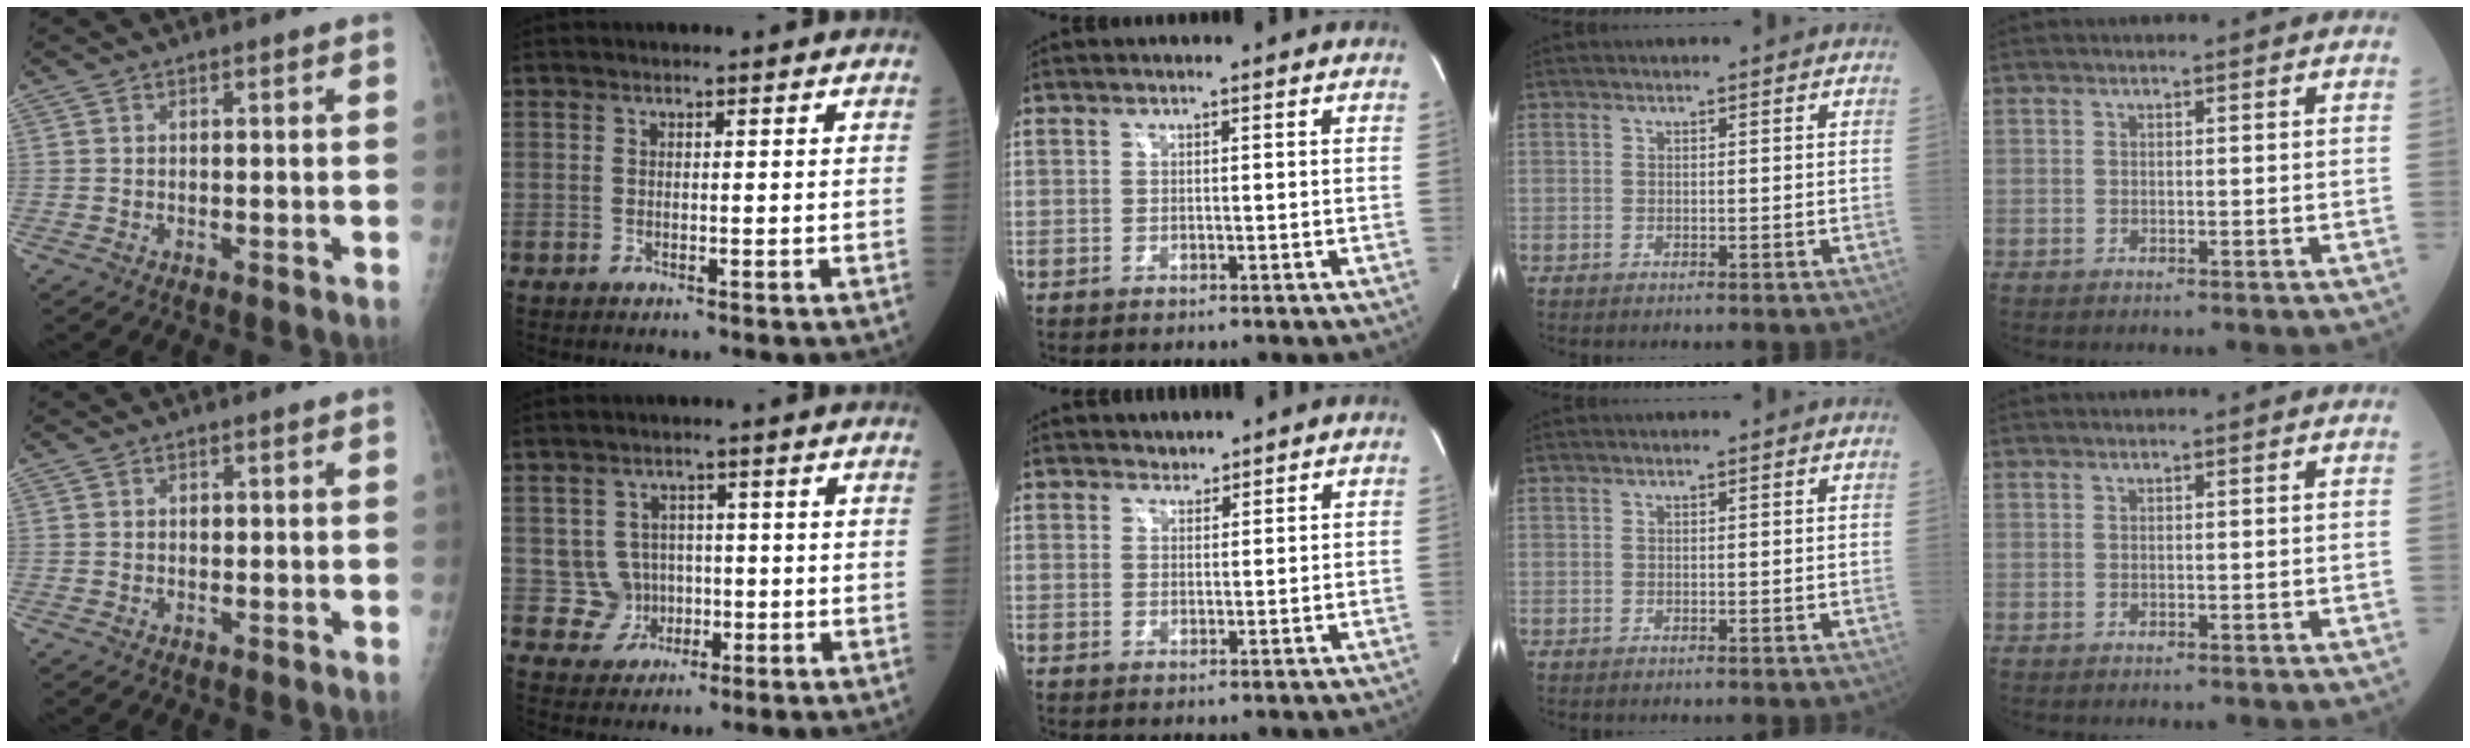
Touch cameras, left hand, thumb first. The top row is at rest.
{"thumb": {"total": 0.6, "force": [0.1, 0.5, 0.3], "torque": [-0.002, 0.001, 0.002]}, "index": {"total": 4.5, "force": [-0.5, 4.4, 0.3], "torque": [-0.001, 0.010, -0.004]}, "middle": {"total": 1.7, "force": [1.5, 0.7, -0.2], "torque": [0.003, 0.005, 0.025]}}